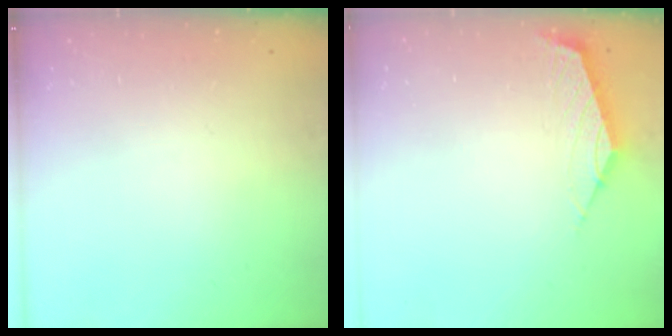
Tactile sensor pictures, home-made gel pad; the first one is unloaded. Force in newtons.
{"total": 2.4, "press": 2.3, "slide": 0.6}